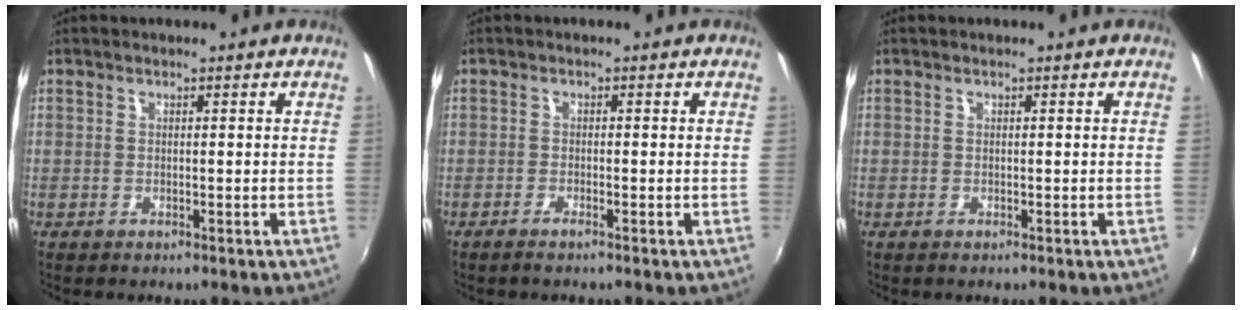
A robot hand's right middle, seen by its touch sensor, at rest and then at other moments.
{"total": 1.4, "force": [-1.1, -0.1, 0.8], "torque": [-0.023, -0.002, -0.026]}
{"total": 0.0}